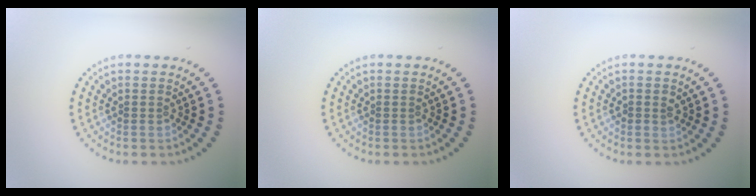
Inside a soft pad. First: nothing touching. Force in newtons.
{"total": 0.0}
{"total": 0.8, "press": 0.8, "slide": 0.1}